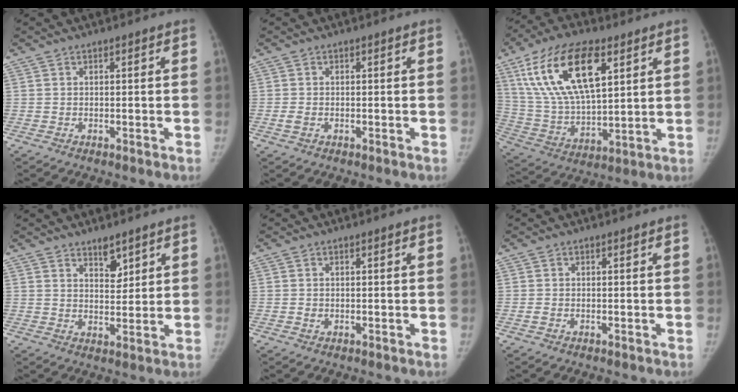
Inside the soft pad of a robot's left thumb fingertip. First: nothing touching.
{"total": 1.6, "force": [-0.4, 1.1, 1.0], "torque": [-0.024, -0.001, -0.008]}
{"total": 22.1, "force": [9.6, 10.1, 17.1], "torque": [-0.308, -0.022, 0.180]}
{"total": 4.6, "force": [3.2, 2.2, 2.5], "torque": [-0.018, -0.026, 0.054]}
{"total": 1.0, "force": [-0.1, 0.9, 0.5], "torque": [-0.007, 0.000, 0.001]}
{"total": 0.9, "force": [-0.2, 0.7, 0.5], "torque": [-0.013, -0.001, -0.004]}